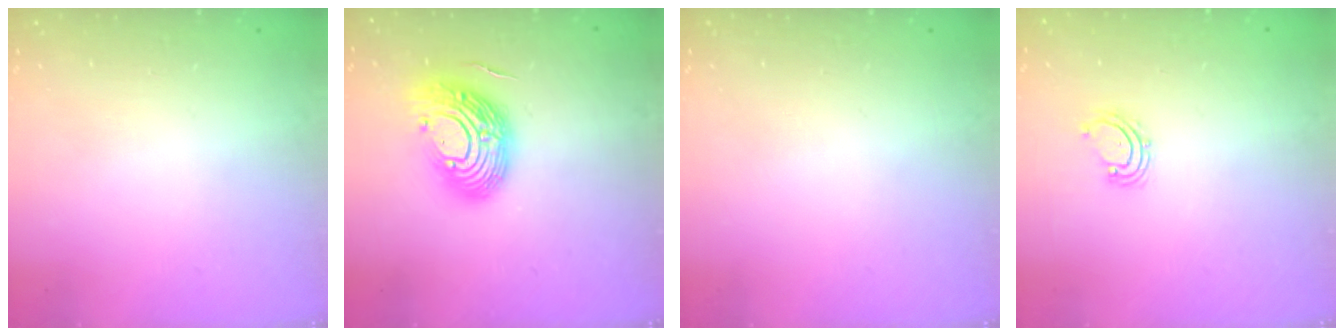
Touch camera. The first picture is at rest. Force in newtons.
{"total": 14.6, "press": 14.5, "slide": 1.7}
{"total": 0.0}
{"total": 2.9, "press": 2.9, "slide": 0.4}